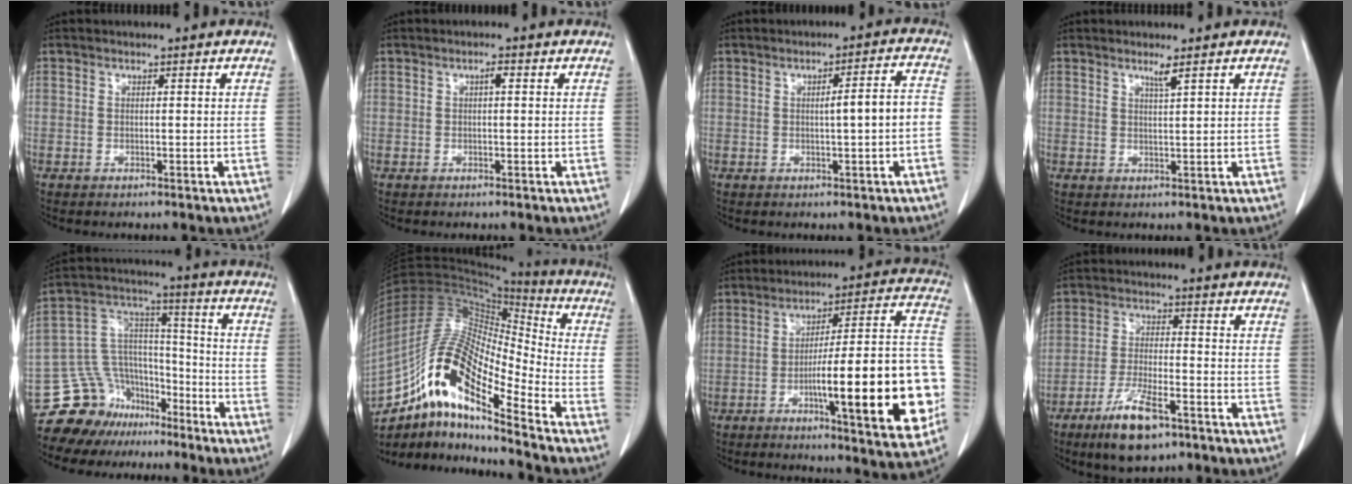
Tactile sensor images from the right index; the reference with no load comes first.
{"total": 1.0, "force": [0.3, 0.2, 1.0], "torque": [-0.017, 0.004, 0.003]}
{"total": 5.2, "force": [-0.6, 0.2, 5.1], "torque": [-0.074, 0.016, -0.006]}
{"total": 1.6, "force": [1.1, -0.4, 1.1], "torque": [-0.022, -0.006, 0.023]}
{"total": 13.7, "force": [-10.7, 8.2, 2.3], "torque": [-0.052, 0.082, -0.186]}
{"total": 18.9, "force": [-11.9, 3.9, 14.2], "torque": [-0.286, 0.018, -0.211]}
{"total": 22.2, "force": [-5.7, 2.6, 21.3], "torque": [-0.232, 0.018, -0.075]}
{"total": 9.3, "force": [-5.9, 2.4, 6.8], "torque": [-0.134, -0.014, -0.102]}